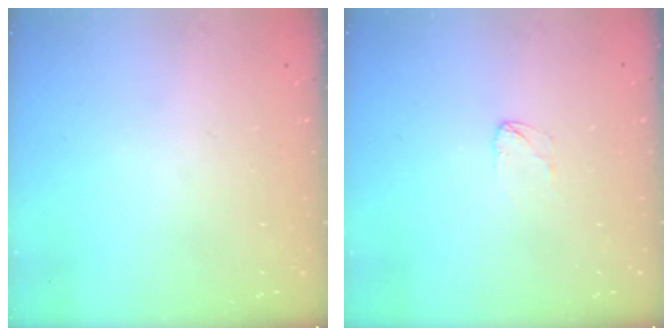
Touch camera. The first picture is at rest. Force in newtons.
{"total": 2.5, "press": 2.5, "slide": 0.1}